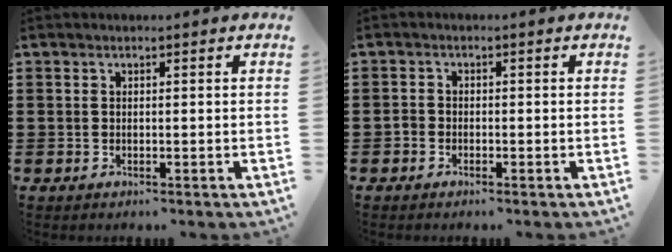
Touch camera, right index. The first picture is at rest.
{"total": 1.3, "force": [-0.8, 0.9, 0.4], "torque": [-0.010, 0.003, -0.018]}